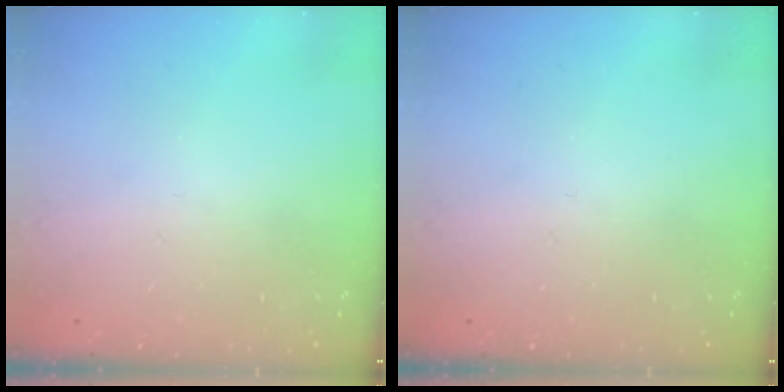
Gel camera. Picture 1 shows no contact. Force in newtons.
{"total": 0.0}